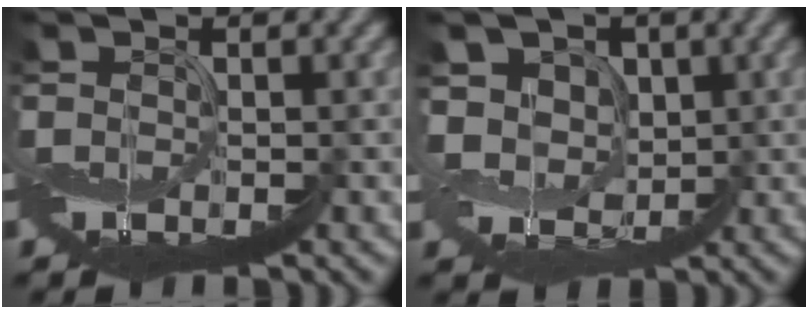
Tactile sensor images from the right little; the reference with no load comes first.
{"total": 4.4, "force": [2.8, 3.2, 1.1], "torque": [-0.025, 0.025, 0.014]}